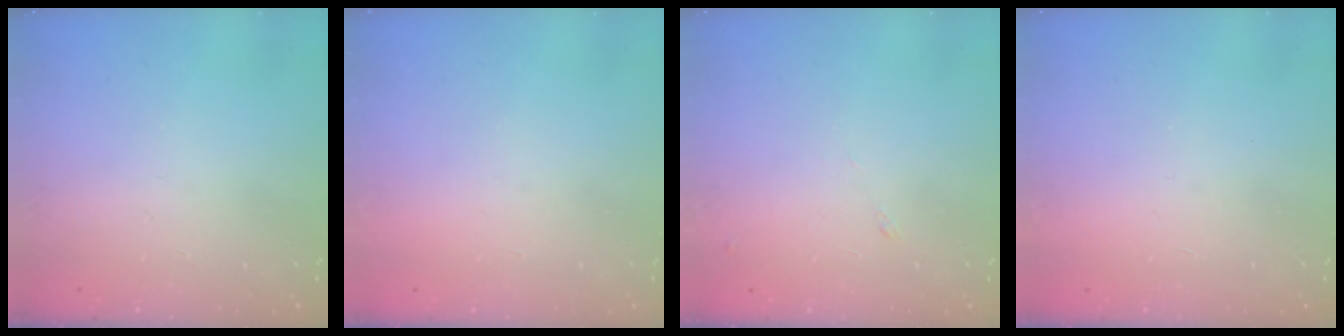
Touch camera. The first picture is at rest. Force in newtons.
{"total": 1.5, "press": 1.5, "slide": 0.1}
{"total": 5.8, "press": 5.7, "slide": 0.8}
{"total": 1.6, "press": 1.6, "slide": 0.1}